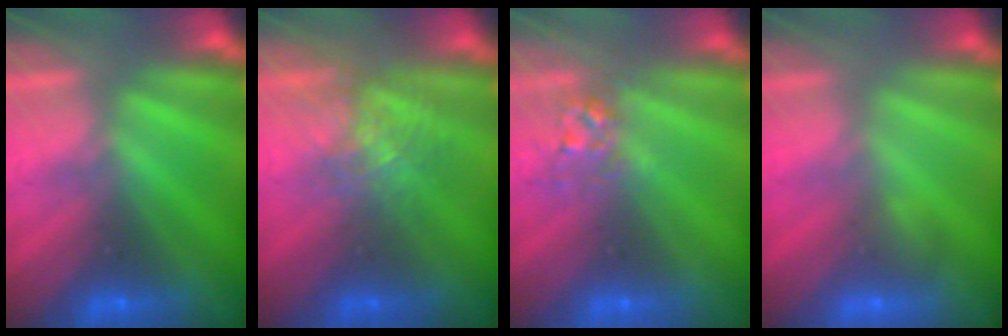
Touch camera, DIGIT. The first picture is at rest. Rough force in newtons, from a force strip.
{"total": 2.7}
{"total": 2.8}
{"total": 2.6}